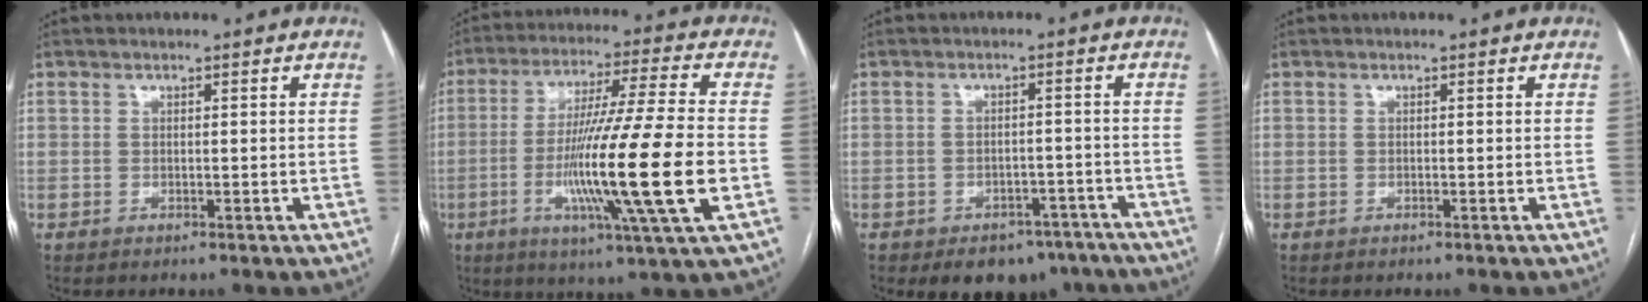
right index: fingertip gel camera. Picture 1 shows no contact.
{"total": 19.5, "force": [-4.2, -0.9, 19.0], "torque": [-0.337, -0.020, -0.080]}
{"total": 12.9, "force": [-9.7, 6.2, 5.8], "torque": [-0.070, 0.013, -0.135]}
{"total": 0.0}